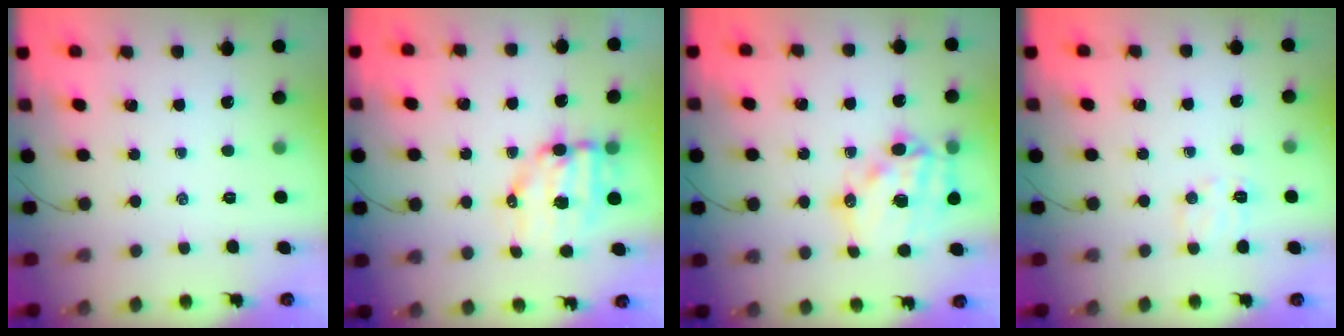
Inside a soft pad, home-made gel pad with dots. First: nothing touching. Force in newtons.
{"total": 9.1, "press": 8.9, "slide": 1.7}
{"total": 16.8, "press": 16.4, "slide": 3.4}
{"total": 6.9, "press": 6.9, "slide": 1.0}